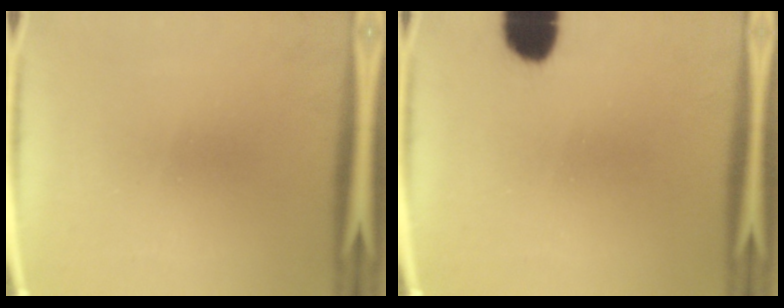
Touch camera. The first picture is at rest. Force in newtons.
{"total": 8.0}